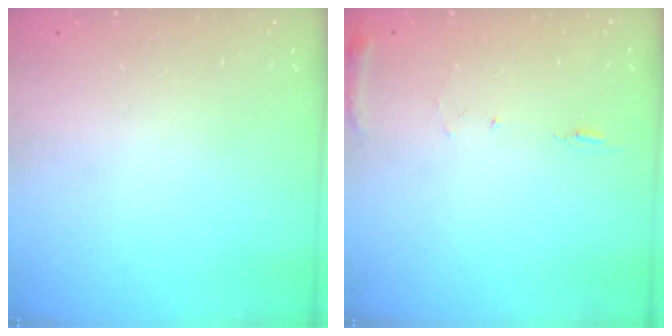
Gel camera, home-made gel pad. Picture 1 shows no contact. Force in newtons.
{"total": 6.9, "press": 6.9, "slide": 0.7}